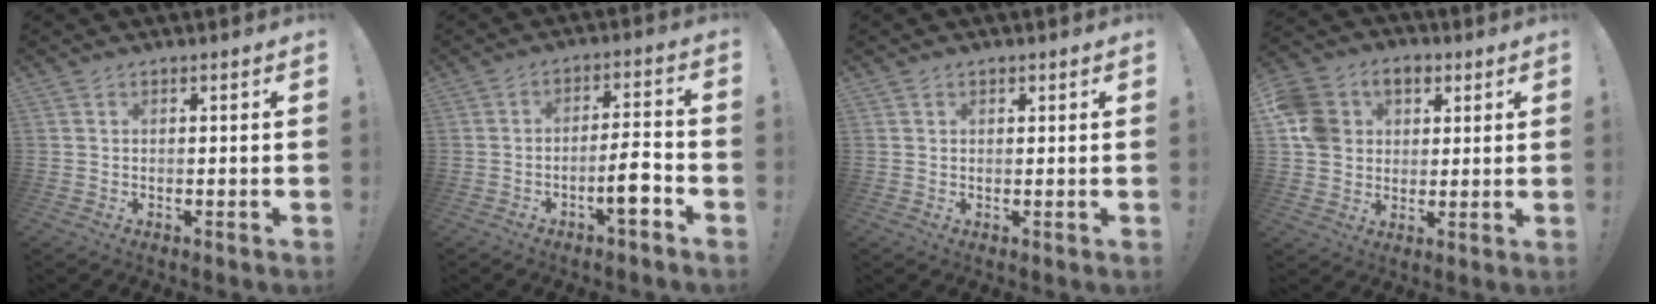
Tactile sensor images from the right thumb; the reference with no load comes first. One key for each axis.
{"total": 8.5, "fx": -3.9, "fy": 1.5, "fz": 7.4, "tx": -0.103, "ty": 0.015, "tz": -0.066}
{"total": 0.8, "fx": 0.5, "fy": 0.6, "fz": 0.2, "tx": -0.002, "ty": 0.001, "tz": 0.009}
{"total": 11.7, "fx": 2.9, "fy": 10.2, "fz": 4.9, "tx": -0.073, "ty": -0.001, "tz": 0.063}